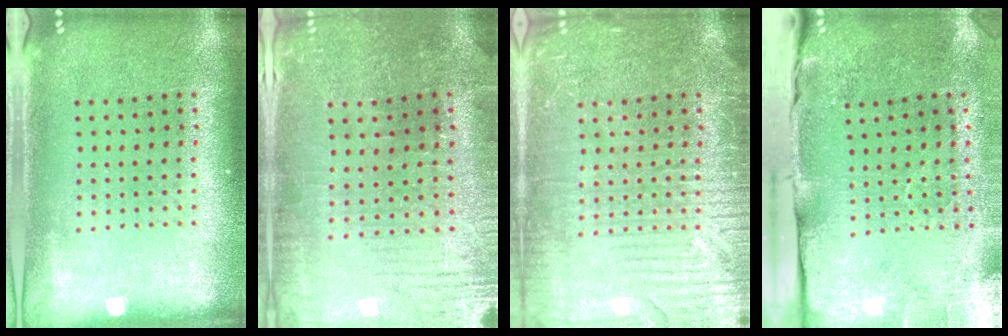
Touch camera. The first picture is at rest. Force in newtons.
{"total": 0.9, "press": 0.8, "slide": 0.4}
{"total": 4.0, "press": 4.0, "slide": 0.6}
{"total": 4.8, "press": 3.9, "slide": 2.8}